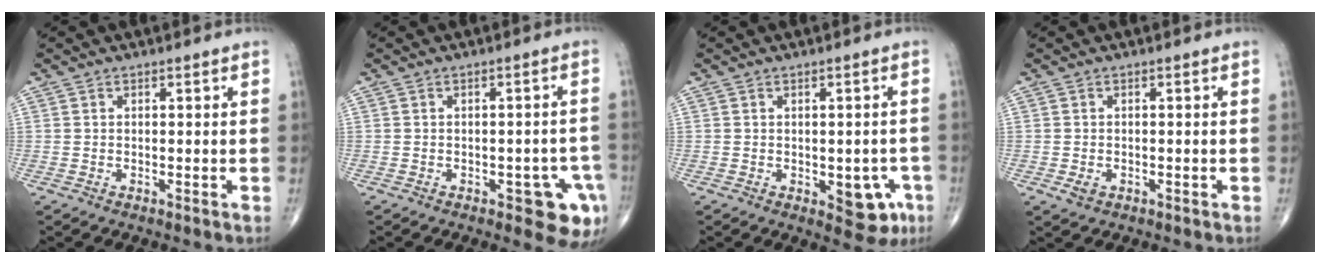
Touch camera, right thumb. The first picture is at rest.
{"total": 8.1, "force": [-3.5, 3.4, 6.4], "torque": [-0.045, 0.009, -0.038]}
{"total": 7.1, "force": [-2.4, 3.7, 5.6], "torque": [-0.035, 0.006, -0.020]}
{"total": 1.7, "force": [-0.6, 1.3, 1.0], "torque": [-0.015, 0.001, -0.006]}